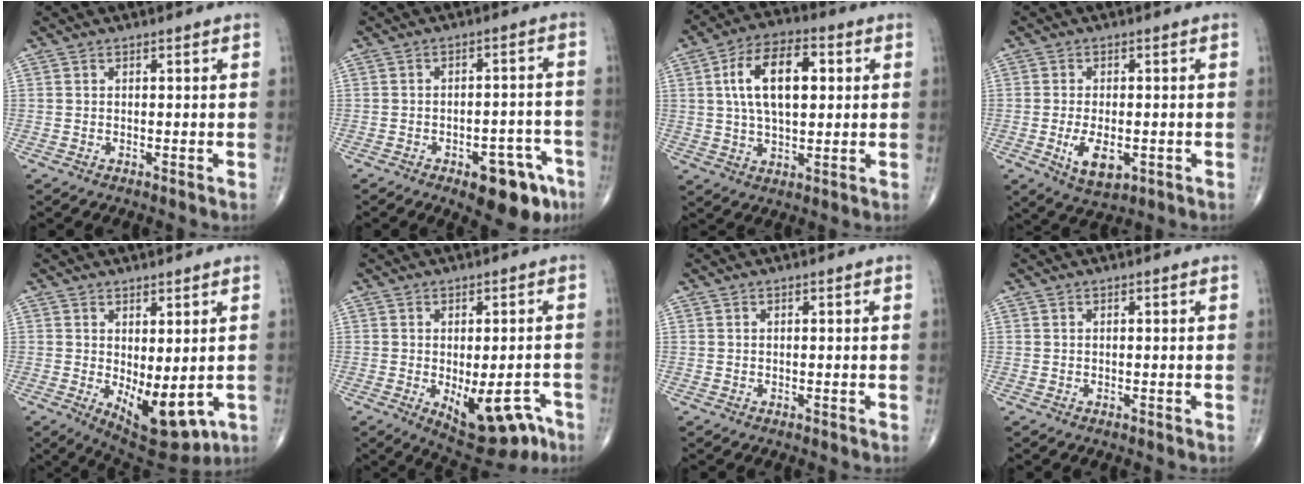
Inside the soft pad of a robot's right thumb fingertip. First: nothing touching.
{"total": 11.3, "force": [-6.3, 5.2, 7.7], "torque": [-0.071, 0.043, -0.077]}
{"total": 13.7, "force": [2.8, 7.1, 11.3], "torque": [-0.188, 0.009, 0.044]}
{"total": 6.9, "force": [-1.9, 3.6, 5.6], "torque": [-0.096, -0.008, -0.024]}
{"total": 10.7, "force": [-1.6, 4.9, 9.4], "torque": [-0.119, -0.018, -0.003]}
{"total": 13.4, "force": [-7.0, 5.9, 9.7], "torque": [-0.104, 0.032, -0.088]}
{"total": 0.0}
{"total": 0.0}